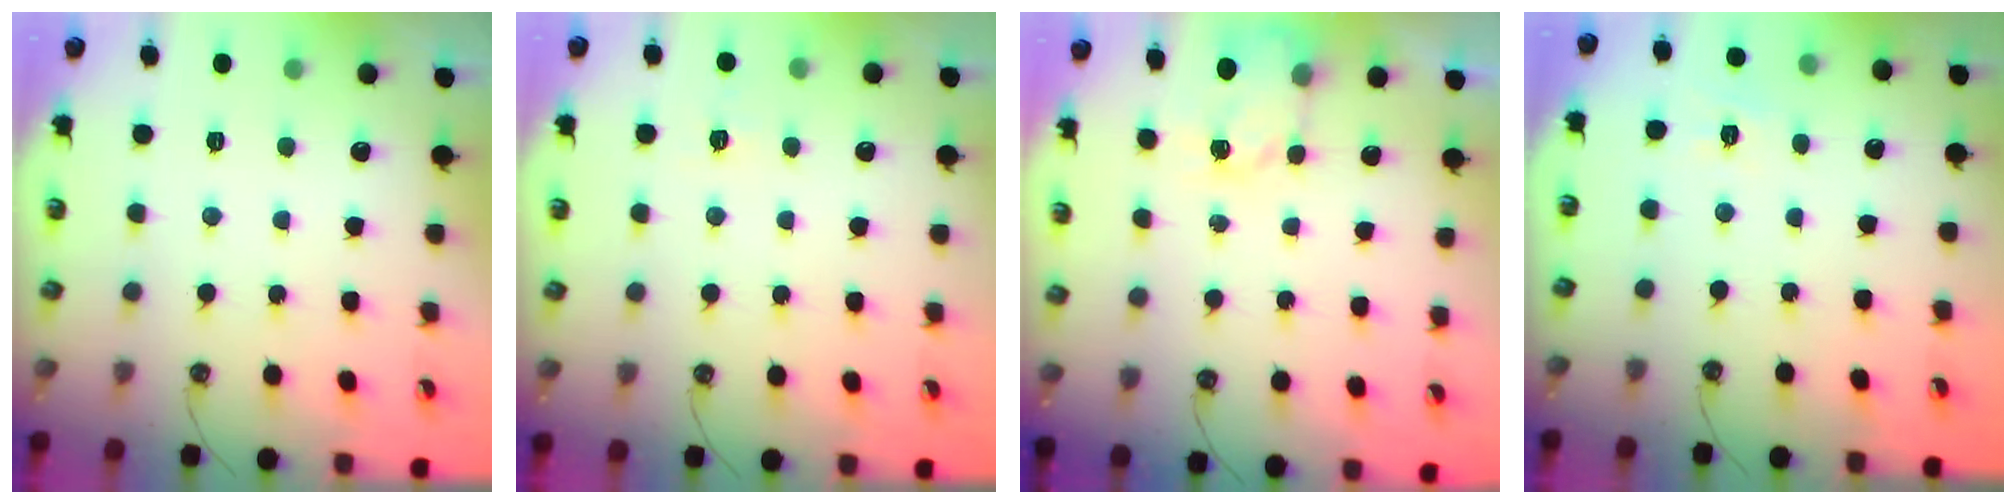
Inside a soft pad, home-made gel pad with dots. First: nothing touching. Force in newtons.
{"total": 2.7, "press": 2.7, "slide": 0.4}
{"total": 3.7, "press": 3.7, "slide": 0.5}
{"total": 3.7, "press": 3.7, "slide": 0.5}